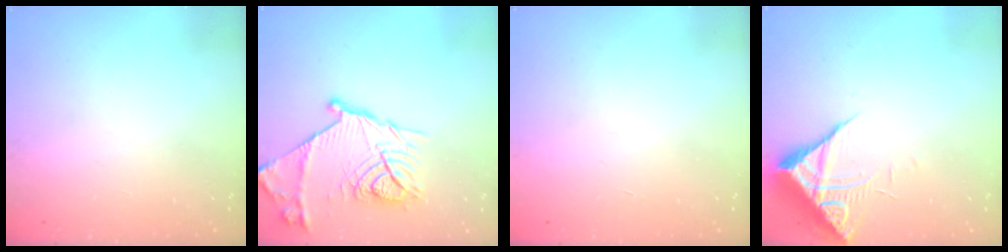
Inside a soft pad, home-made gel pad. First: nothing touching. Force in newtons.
{"total": 19.7, "press": 19.7, "slide": 1.1}
{"total": 1.5, "press": 1.5, "slide": 0.1}
{"total": 8.5, "press": 8.4, "slide": 0.8}